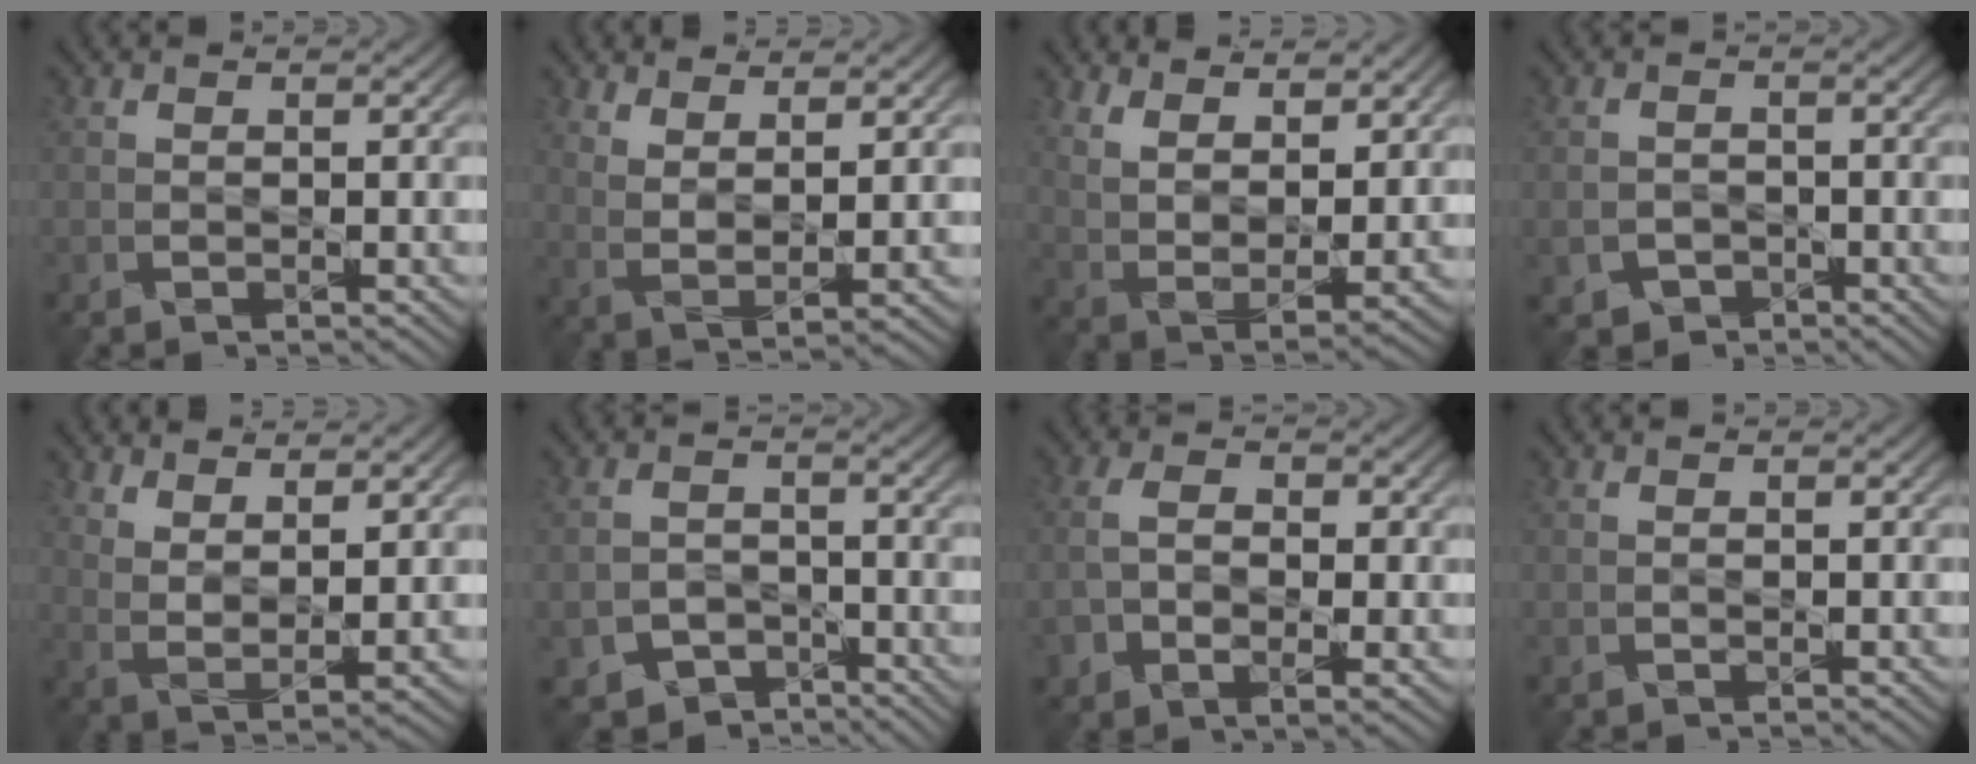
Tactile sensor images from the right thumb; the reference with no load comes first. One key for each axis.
{"total": 4.7, "fx": 3.4, "fy": 1.1, "fz": 3.1, "tx": -0.070, "ty": -0.015, "tz": 0.071}
{"total": 8.2, "fx": 5.7, "fy": 2.9, "fz": 5.1, "tx": -0.114, "ty": -0.015, "tz": 0.113}
{"total": 2.6, "fx": -1.4, "fy": 2.1, "fz": 0.7, "tx": -0.015, "ty": -0.008, "tz": -0.027}
{"total": 5.2, "fx": 3.8, "fy": 1.3, "fz": 3.3, "tx": -0.072, "ty": -0.016, "tz": 0.080}
{"total": 4.8, "fx": -3.1, "fy": 3.4, "fz": 1.4, "tx": -0.027, "ty": -0.008, "tz": -0.051}
{"total": 5.6, "fx": -0.7, "fy": 3.7, "fz": 4.1, "tx": -0.086, "ty": -0.009, "tz": -0.007}
{"total": 0.0}